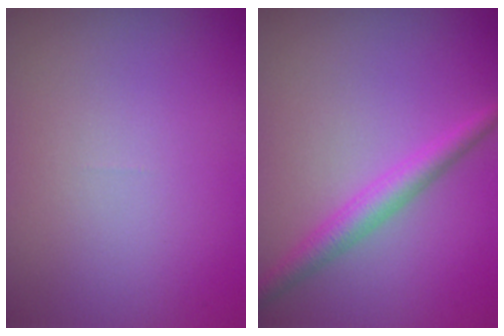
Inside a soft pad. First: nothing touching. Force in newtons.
{"total": 2.8, "press": 2.8, "slide": 0.0}